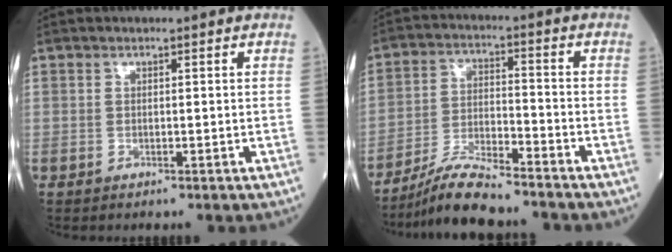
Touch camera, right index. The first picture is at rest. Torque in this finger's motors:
{"motor_torque": [0.33, -1.04, 0.14, 0.08]}